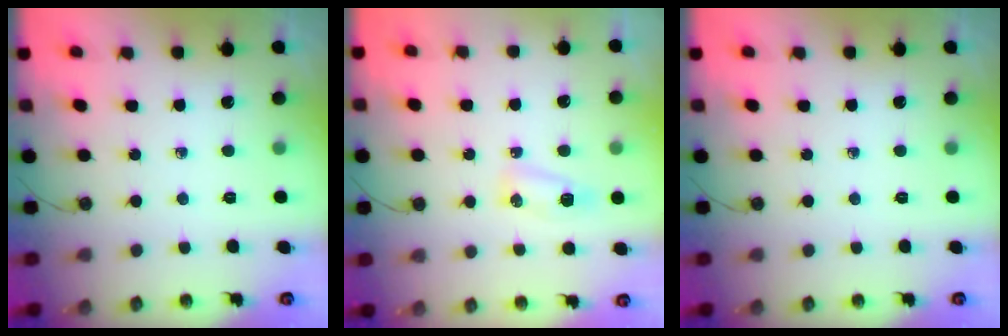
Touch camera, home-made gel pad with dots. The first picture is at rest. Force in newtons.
{"total": 5.1, "press": 5.1, "slide": 0.6}
{"total": 0.0}